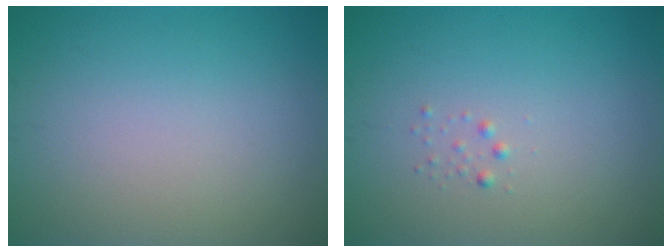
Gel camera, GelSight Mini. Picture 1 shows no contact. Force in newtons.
{"total": 0.6, "press": 0.6, "slide": 0.0}